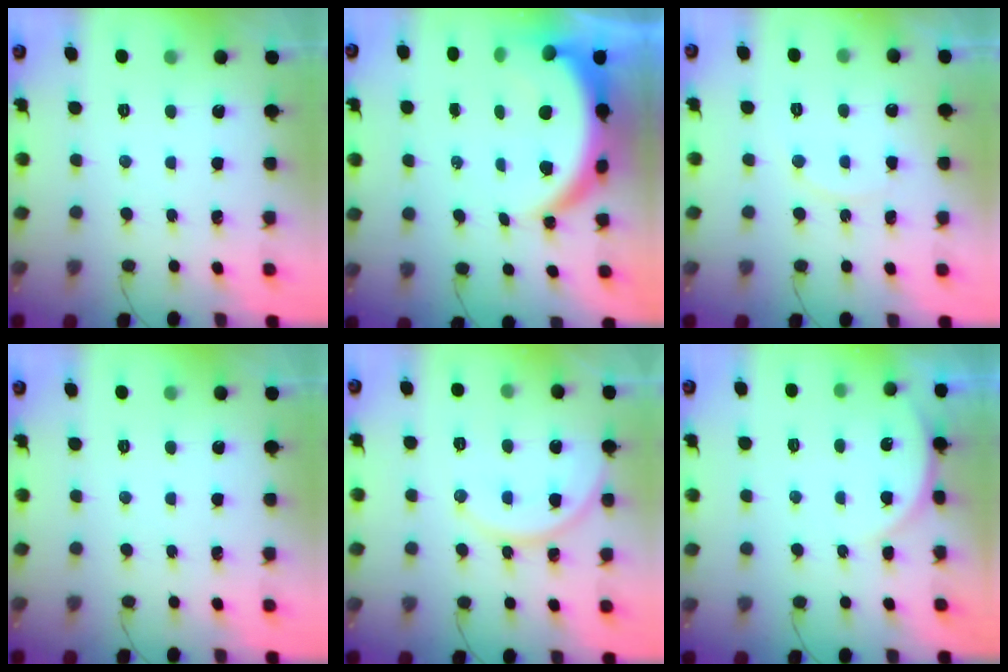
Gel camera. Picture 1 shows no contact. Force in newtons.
{"total": 10.4, "press": 10.3, "slide": 1.2}
{"total": 5.9, "press": 5.9, "slide": 0.5}
{"total": 0.0}
{"total": 10.6, "press": 10.5, "slide": 0.5}
{"total": 4.8, "press": 4.8, "slide": 0.6}